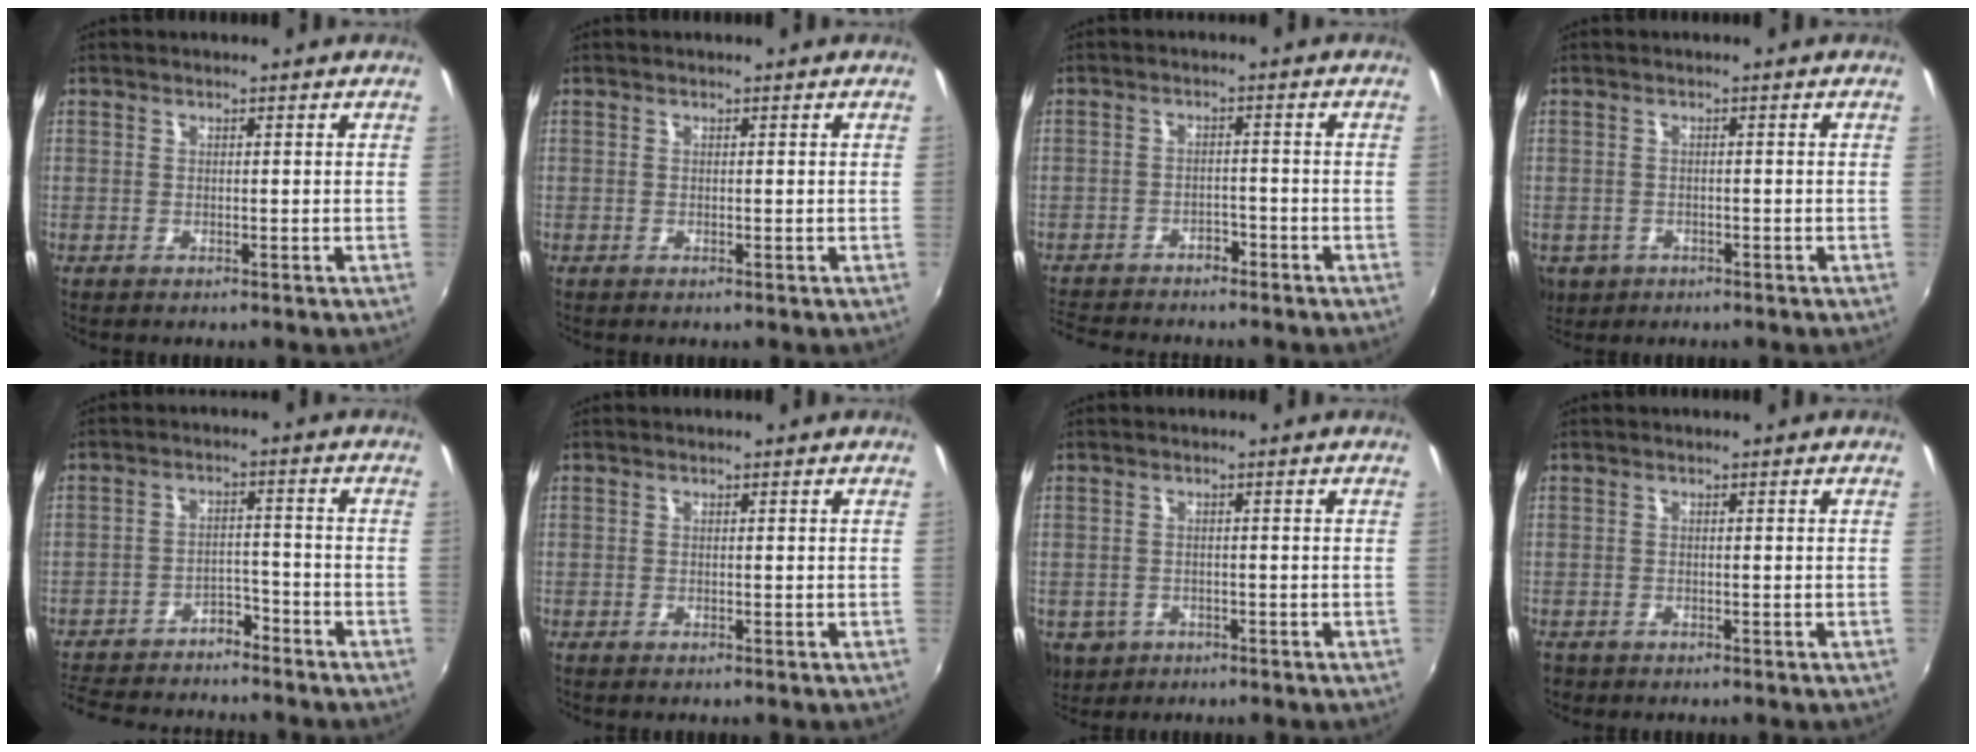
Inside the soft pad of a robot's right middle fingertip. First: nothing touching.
{"total": 0.0}
{"total": 8.5, "force": [-7.6, 3.0, 2.3], "torque": [-0.071, -0.006, -0.120]}
{"total": 5.8, "force": [-2.3, 4.8, 2.4], "torque": [-0.061, -0.012, -0.030]}
{"total": 13.2, "force": [-11.3, 4.8, 4.8], "torque": [-0.119, 0.017, -0.172]}
{"total": 0.0}
{"total": 6.6, "force": [-2.5, 5.6, 2.6], "torque": [-0.067, -0.014, -0.030]}
{"total": 1.5, "force": [-1.0, 1.0, 0.3], "torque": [-0.011, -0.004, -0.017]}